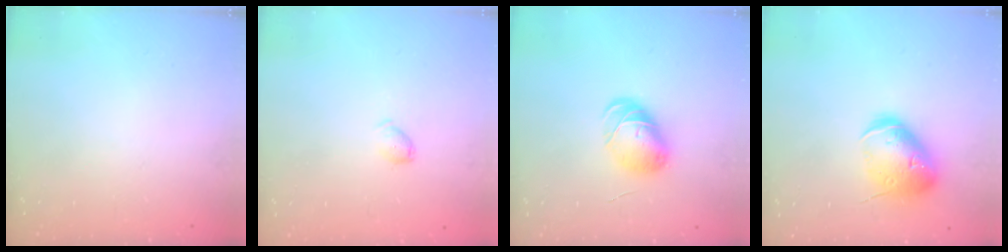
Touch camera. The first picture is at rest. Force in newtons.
{"total": 4.9, "press": 4.9, "slide": 0.8}
{"total": 8.6, "press": 8.6, "slide": 0.8}
{"total": 16.3, "press": 16.1, "slide": 2.6}